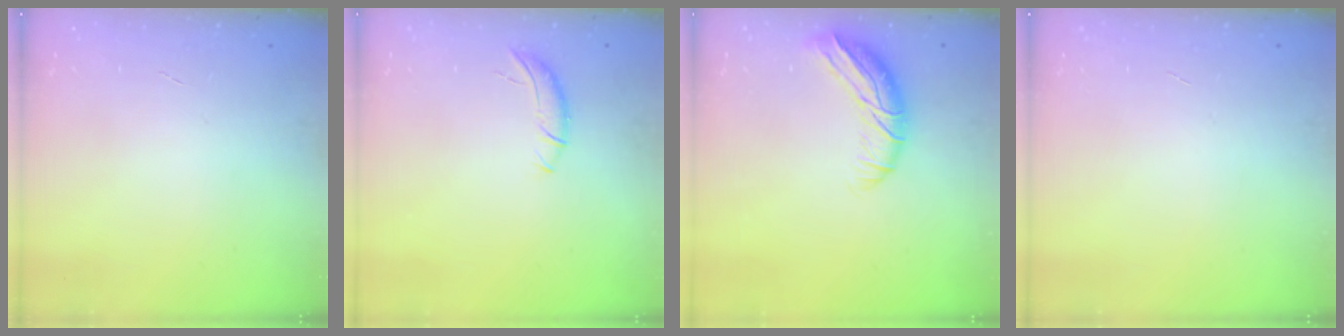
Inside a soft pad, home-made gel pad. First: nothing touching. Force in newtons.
{"total": 4.8, "press": 4.8, "slide": 0.3}
{"total": 10.2, "press": 9.9, "slide": 2.5}
{"total": 0.0}